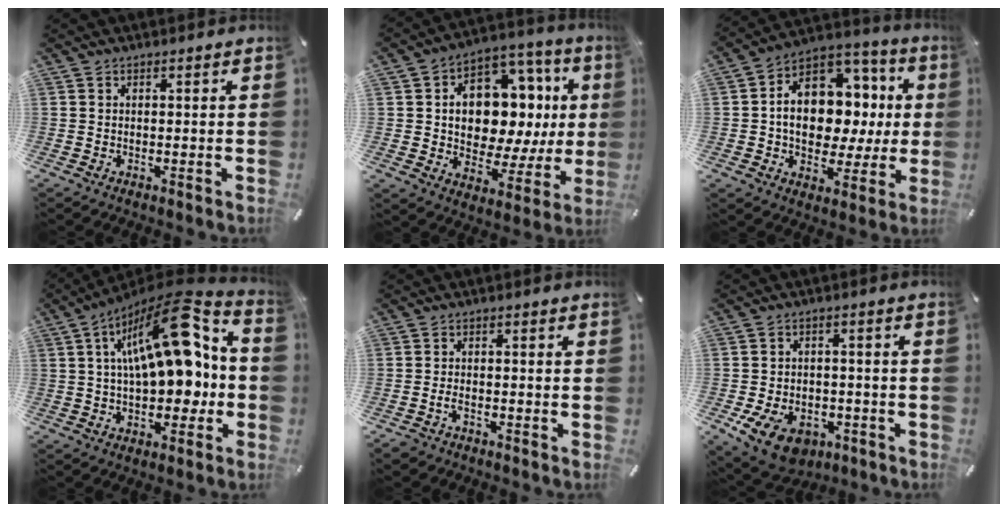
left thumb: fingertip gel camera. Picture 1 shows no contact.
{"total": 16.2, "force": [3.8, 11.4, 10.8], "torque": [-0.154, -0.032, 0.067]}
{"total": 16.0, "force": [-0.1, 12.4, 10.2], "torque": [-0.159, -0.009, 0.002]}
{"total": 19.9, "force": [4.3, 9.9, 16.8], "torque": [-0.257, -0.032, 0.064]}
{"total": 2.5, "force": [-1.4, 1.4, 1.5], "torque": [-0.034, 0.002, -0.028]}
{"total": 10.1, "force": [-4.8, 6.8, 5.7], "torque": [-0.121, 0.027, -0.084]}